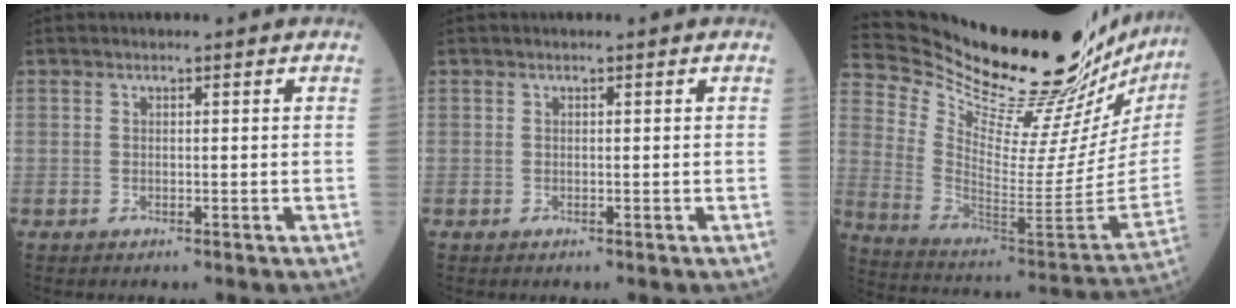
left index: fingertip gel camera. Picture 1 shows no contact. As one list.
[{"total": 0.0}, {"total": 33.5, "force": [29.9, 2.9, 14.7], "torque": [-0.247, -0.133, 0.415]}]